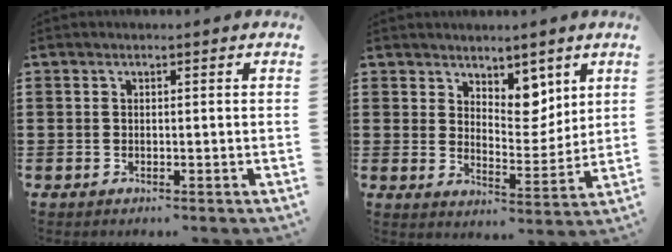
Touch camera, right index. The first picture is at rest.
{"total": 6.2, "force": [4.6, 3.5, 2.3], "torque": [-0.040, -0.020, 0.081]}